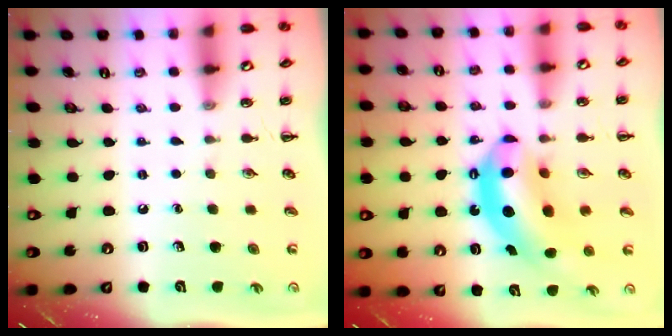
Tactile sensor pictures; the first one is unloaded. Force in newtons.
{"total": 12.6, "press": 12.2, "slide": 3.3}